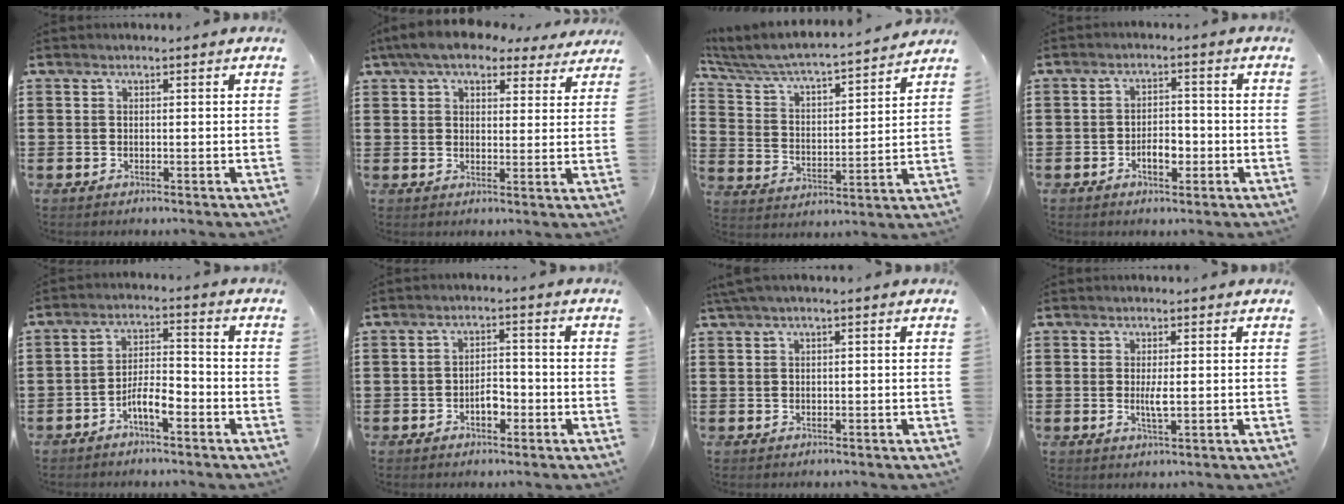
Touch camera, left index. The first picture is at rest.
{"total": 7.1, "force": [5.8, 2.2, 3.5], "torque": [-0.080, -0.007, 0.106]}
{"total": 4.5, "force": [4.2, 0.2, 1.7], "torque": [-0.056, -0.040, 0.061]}
{"total": 3.8, "force": [-1.4, 1.9, 3.0], "torque": [-0.046, 0.001, -0.027]}
{"total": 5.1, "force": [-3.0, 1.4, 3.9], "torque": [-0.081, 0.008, -0.061]}
{"total": 3.2, "force": [-1.3, 1.6, 2.4], "torque": [-0.047, 0.003, -0.026]}
{"total": 1.2, "force": [0.1, 0.0, 1.2], "torque": [-0.019, -0.004, 0.002]}
{"total": 2.7, "force": [0.1, 0.4, 2.7], "torque": [-0.055, -0.009, -0.001]}